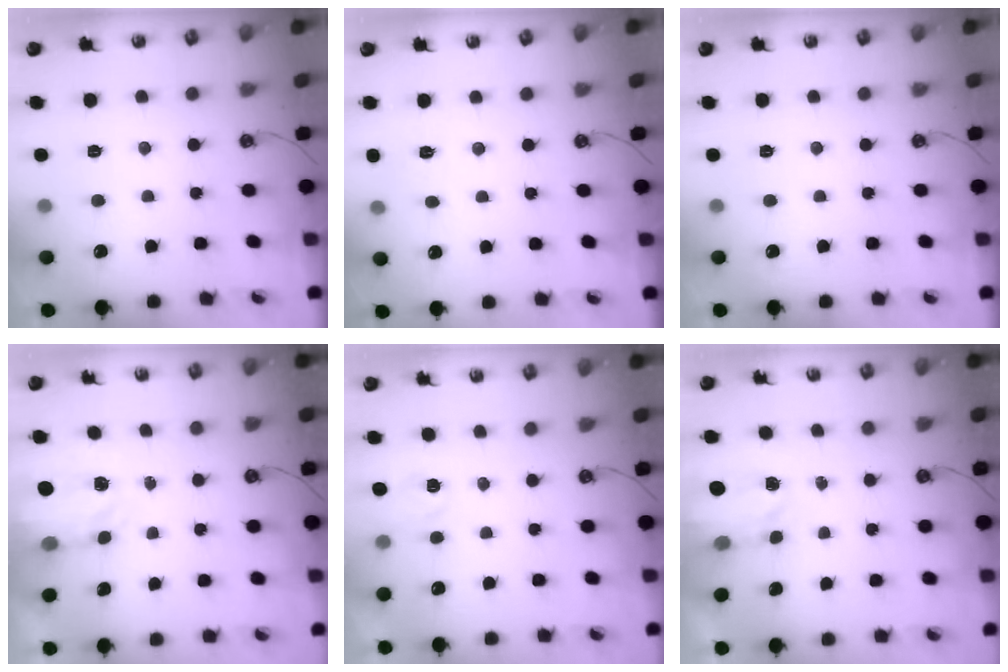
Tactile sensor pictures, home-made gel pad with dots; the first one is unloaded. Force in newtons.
{"total": 4.0, "press": 4.0, "slide": 0.5}
{"total": 0.0}
{"total": 3.6, "press": 3.6, "slide": 0.6}
{"total": 2.9, "press": 2.9, "slide": 0.4}
{"total": 3.6, "press": 3.6, "slide": 0.4}